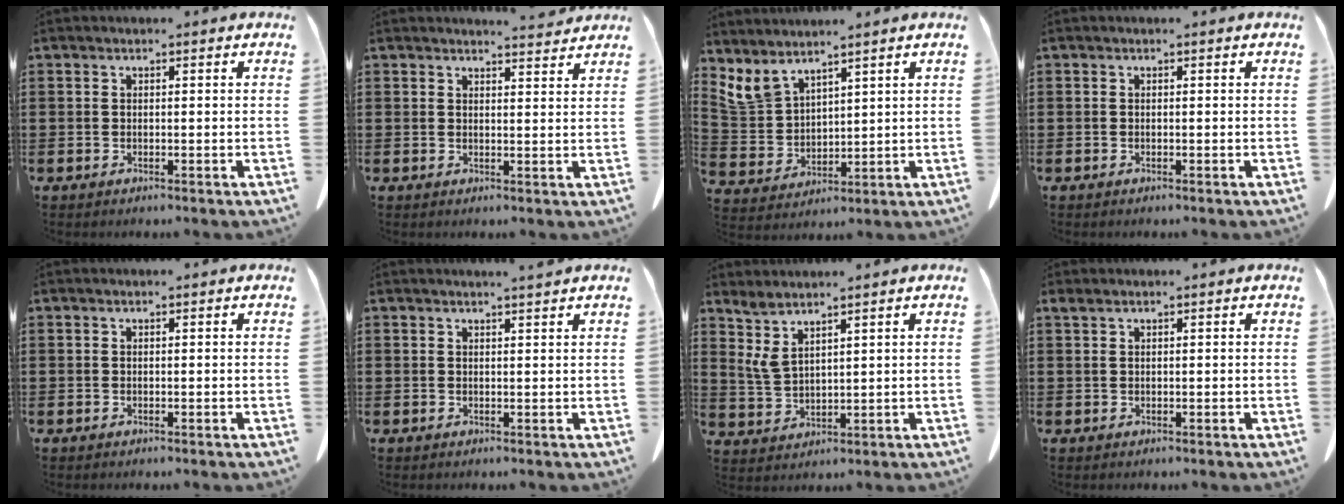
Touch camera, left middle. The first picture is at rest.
{"total": 2.9, "force": [2.9, 0.0, 0.5], "torque": [-0.009, -0.010, 0.052]}
{"total": 5.4, "force": [4.6, 2.3, 1.7], "torque": [-0.056, -0.014, 0.090]}
{"total": 0.0}
{"total": 0.0}
{"total": 1.4, "force": [1.3, -0.3, 0.3], "torque": [-0.007, -0.004, 0.025]}
{"total": 3.9, "force": [2.7, 1.0, 2.6], "torque": [-0.075, -0.013, 0.047]}
{"total": 0.9, "force": [0.6, 0.3, 0.6], "torque": [-0.016, 0.001, 0.011]}